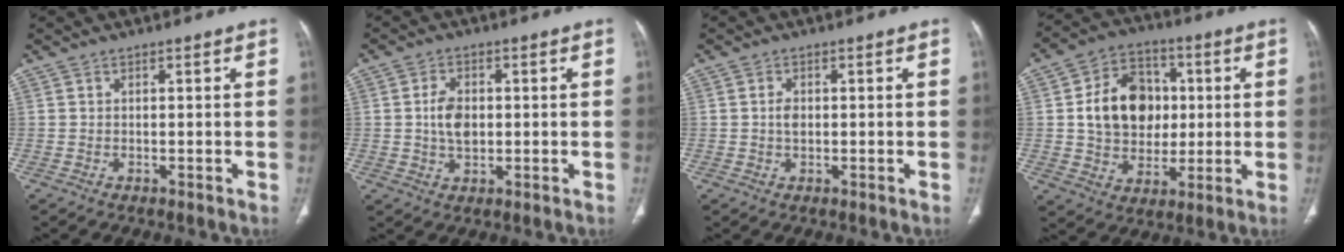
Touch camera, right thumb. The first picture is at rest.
{"total": 5.5, "force": [0.3, 3.6, 4.2], "torque": [-0.072, 0.001, 0.006]}
{"total": 2.0, "force": [0.2, 1.3, 1.5], "torque": [-0.027, 0.000, 0.003]}
{"total": 15.6, "force": [1.7, 12.3, 9.4], "torque": [-0.116, 0.010, 0.033]}